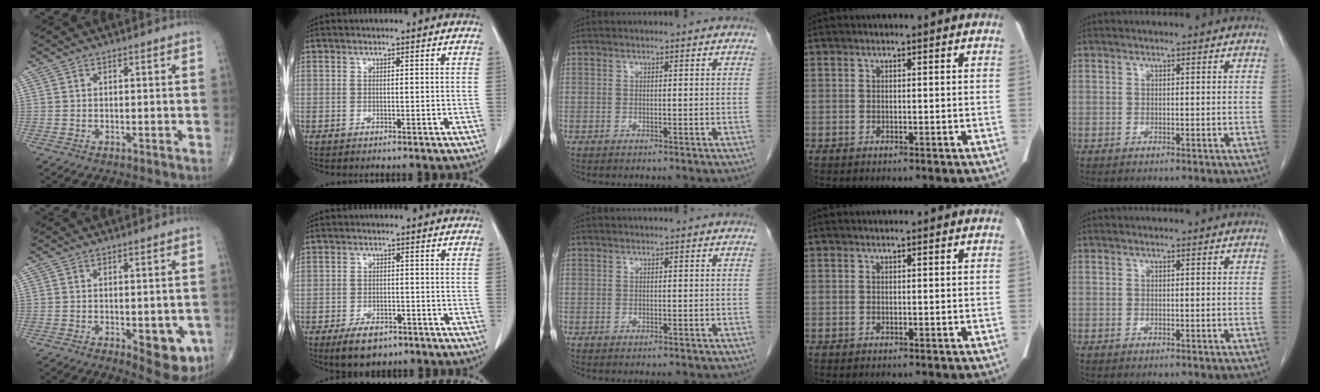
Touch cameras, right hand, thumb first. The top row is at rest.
{"thumb": {"total": 9.0, "force": [-2.8, 4.0, 7.5], "torque": [-0.066, -0.007, -0.025]}, "index": {"total": 5.2, "force": [-3.5, 2.8, 2.7], "torque": [-0.047, -0.001, -0.051]}}